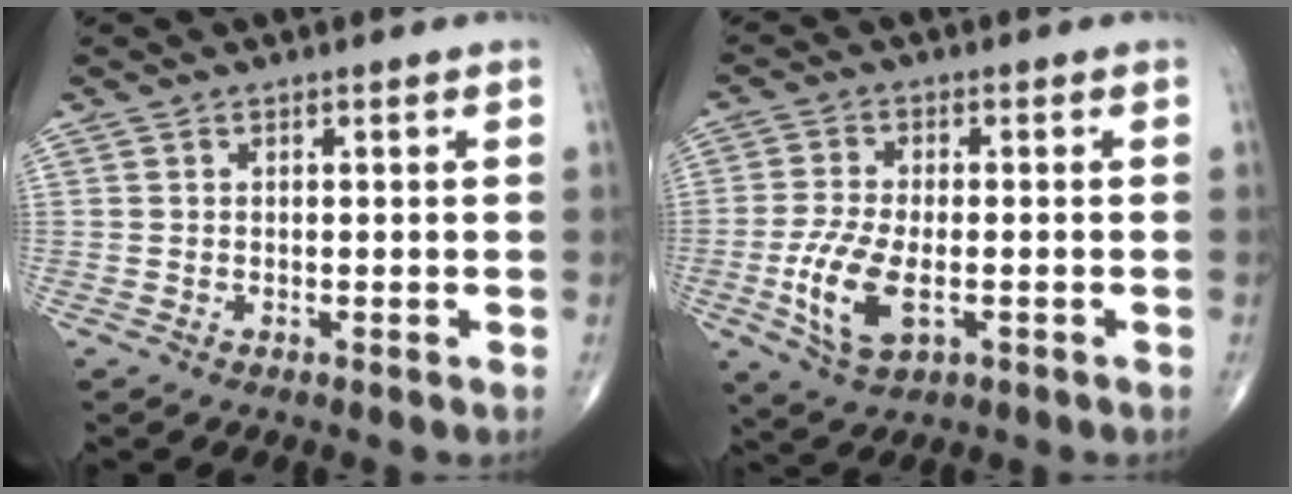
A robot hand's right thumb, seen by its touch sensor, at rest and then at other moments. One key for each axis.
{"total": 9.7, "fx": -2.6, "fy": 4.7, "fz": 8.1, "tx": -0.172, "ty": -0.002, "tz": -0.043}